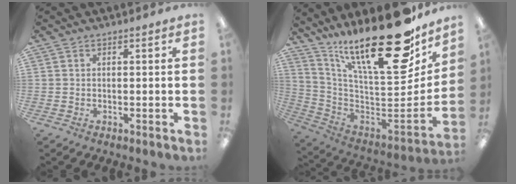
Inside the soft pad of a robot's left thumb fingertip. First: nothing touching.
{"total": 28.7, "force": [19.7, 7.9, 19.4], "torque": [-0.273, -0.149, 0.324]}